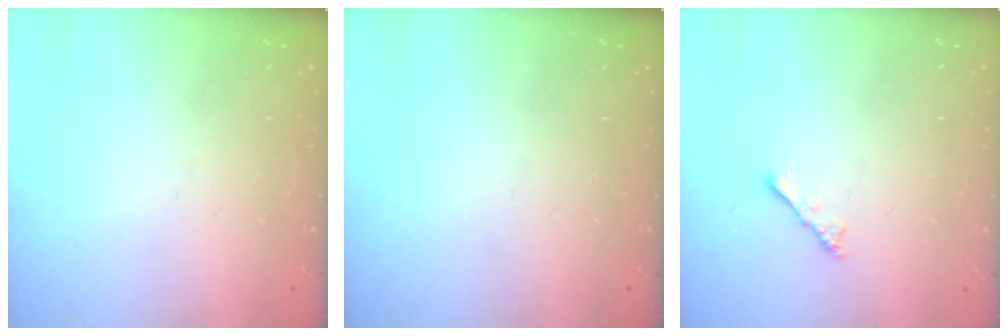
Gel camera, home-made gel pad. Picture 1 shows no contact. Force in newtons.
{"total": 0.0}
{"total": 2.1, "press": 2.1, "slide": 0.5}